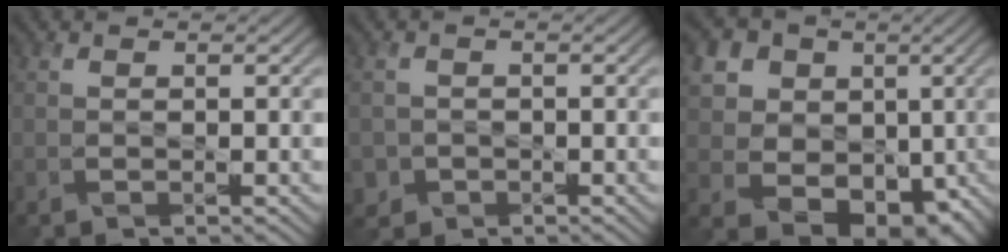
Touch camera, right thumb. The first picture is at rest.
{"total": 2.1, "force": [-0.9, 1.8, 0.2], "torque": [-0.001, -0.006, -0.018]}
{"total": 14.0, "force": [2.5, 11.9, 6.9], "torque": [-0.173, 0.000, 0.045]}